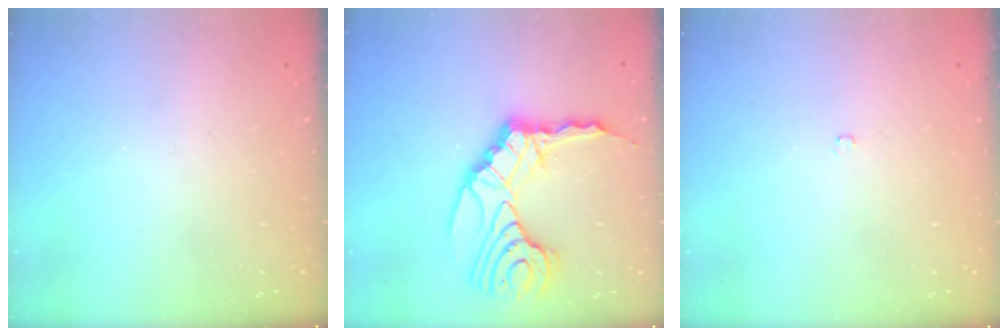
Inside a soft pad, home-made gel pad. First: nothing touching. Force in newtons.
{"total": 15.4, "press": 15.2, "slide": 2.1}
{"total": 2.1, "press": 2.1, "slide": 0.4}